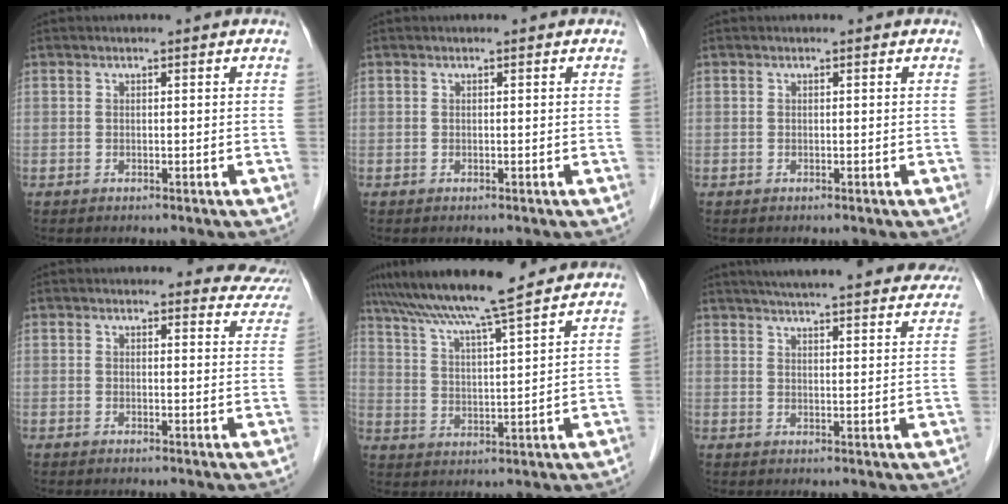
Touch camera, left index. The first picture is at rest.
{"total": 0.0}
{"total": 0.0}
{"total": 6.2, "force": [5.8, 1.9, 0.0], "torque": [0.029, -0.016, 0.031]}
{"total": 13.1, "force": [11.3, -0.3, 6.7], "torque": [-0.122, 0.026, 0.181]}
{"total": 25.4, "force": [23.0, 3.4, 10.0], "torque": [-0.152, -0.012, 0.282]}